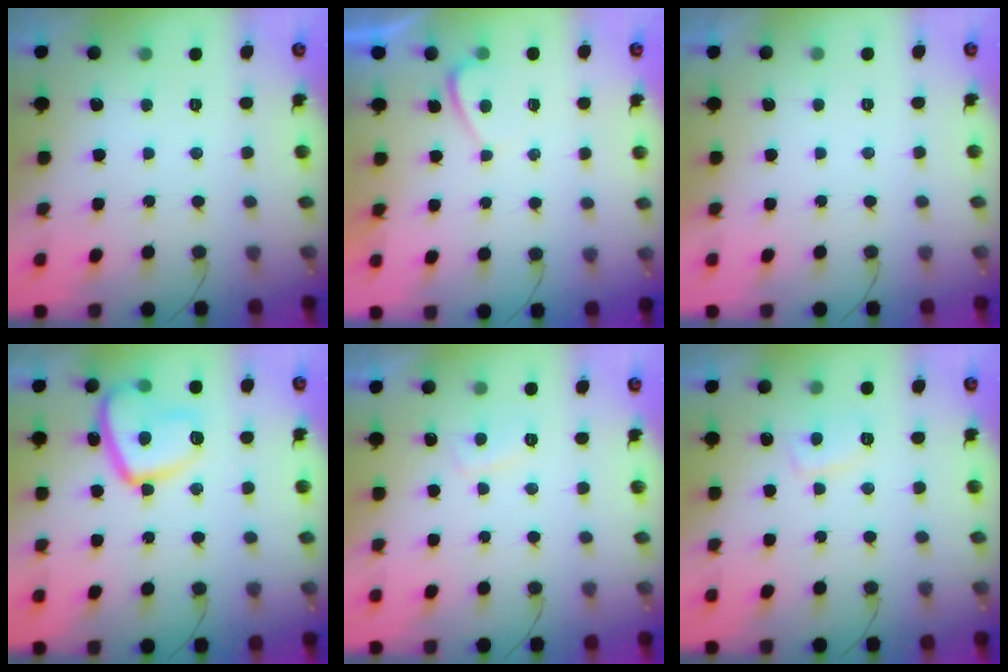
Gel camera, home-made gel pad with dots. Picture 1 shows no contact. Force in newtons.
{"total": 0.8, "press": 0.6, "slide": 0.5}
{"total": 2.3, "press": 2.3, "slide": 0.3}
{"total": 14.2, "press": 14.2, "slide": 1.3}
{"total": 3.0, "press": 3.0, "slide": 0.6}
{"total": 4.5, "press": 4.4, "slide": 0.9}